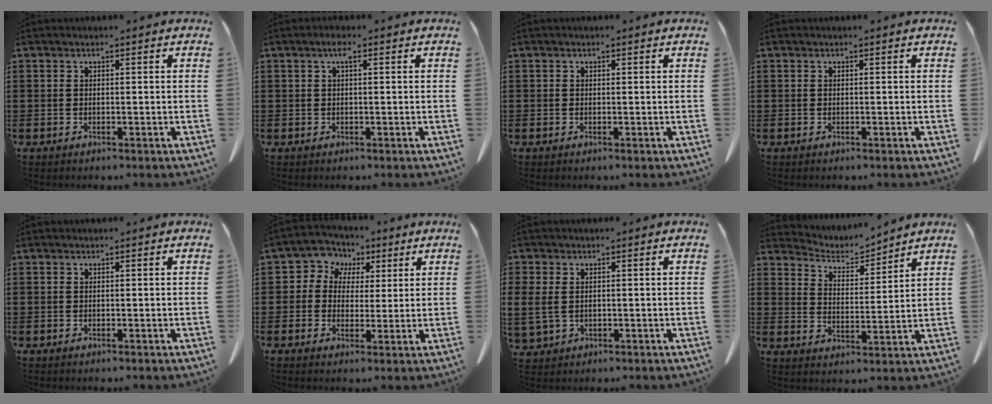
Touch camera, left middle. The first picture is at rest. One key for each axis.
{"total": 1.9, "fx": 0.4, "fy": 0.6, "fz": 1.7, "tx": -0.036, "ty": 0.008, "tz": 0.005}
{"total": 0.0}
{"total": 0.0}
{"total": 0.0}
{"total": 4.8, "fx": 1.8, "fy": 4.4, "fz": 0.5, "tx": -0.044, "ty": -0.005, "tz": 0.024}
{"total": 3.3, "fx": 0.2, "fy": 2.4, "fz": 2.3, "tx": -0.071, "ty": -0.003, "tz": -0.002}
{"total": 4.4, "fx": 4.3, "fy": 0.8, "fz": 0.5, "tx": -0.032, "ty": -0.031, "tz": 0.071}